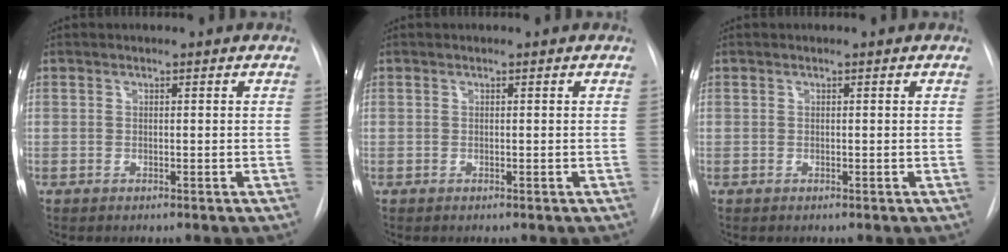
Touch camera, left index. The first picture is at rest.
{"total": 0.0}
{"total": 0.0}